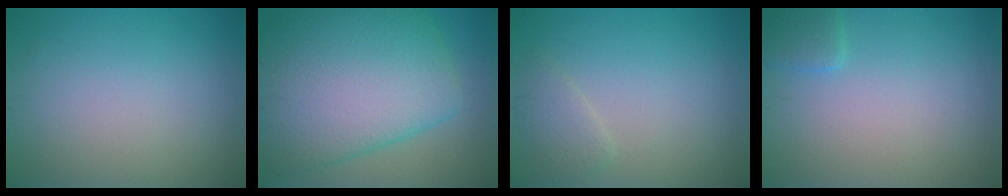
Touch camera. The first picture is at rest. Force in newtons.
{"total": 12.4, "press": 12.4, "slide": 0.6}
{"total": 1.6, "press": 1.6, "slide": 0.2}
{"total": 1.5, "press": 1.5, "slide": 0.1}